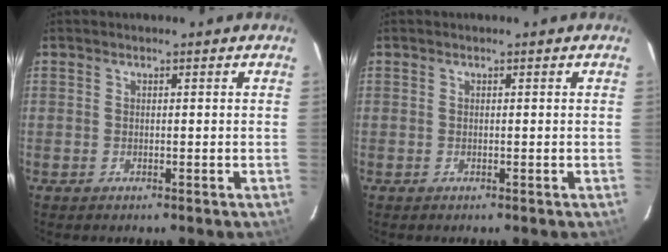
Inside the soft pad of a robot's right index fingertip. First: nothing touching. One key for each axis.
{"total": 0.0}